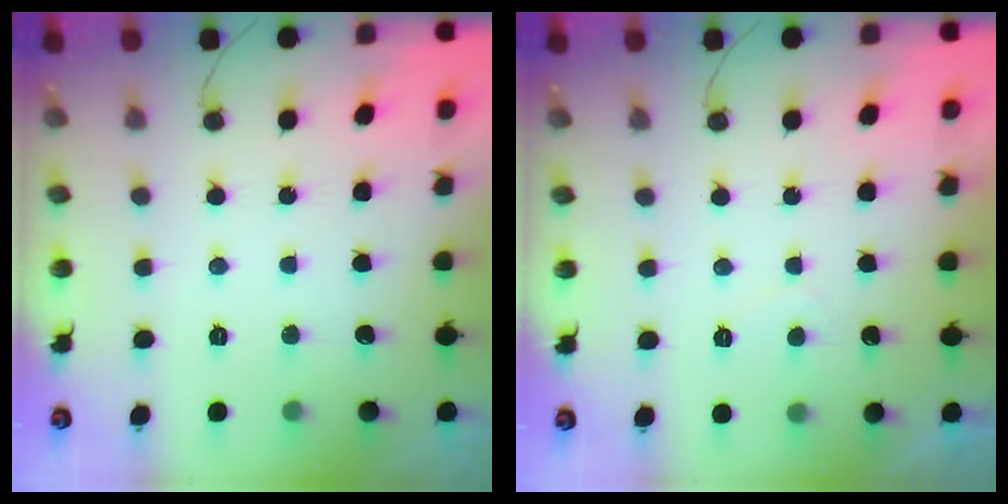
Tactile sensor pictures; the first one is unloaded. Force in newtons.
{"total": 1.3, "press": 1.1, "slide": 0.6}